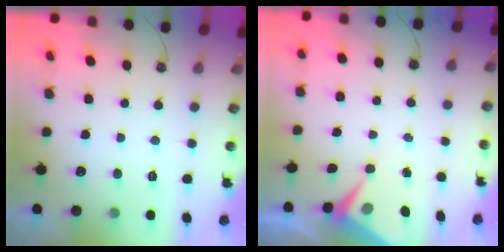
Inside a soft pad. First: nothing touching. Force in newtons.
{"total": 5.6, "press": 5.6, "slide": 0.7}